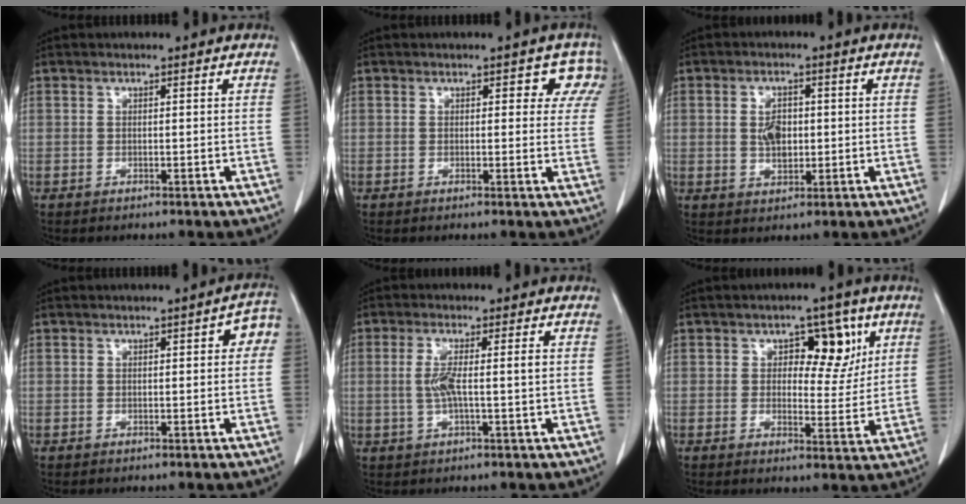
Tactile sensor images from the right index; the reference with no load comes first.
{"total": 4.0, "force": [2.1, 2.6, 2.1], "torque": [0.004, 0.003, 0.008]}
{"total": 4.4, "force": [0.2, 2.5, 3.6], "torque": [-0.068, 0.004, 0.009]}
{"total": 3.3, "force": [0.6, 1.4, 2.9], "torque": [-0.028, 0.018, 0.002]}
{"total": 4.6, "force": [0.0, 0.3, 4.5], "torque": [-0.093, 0.002, 0.000]}
{"total": 7.2, "force": [2.8, 4.1, 5.3], "torque": [-0.057, 0.010, 0.038]}